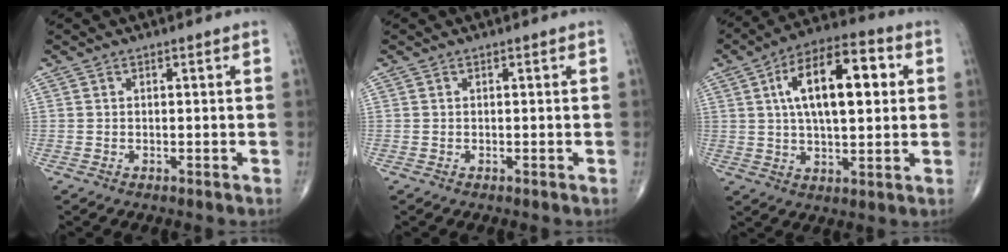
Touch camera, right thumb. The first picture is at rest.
{"total": 0.0}
{"total": 16.9, "force": [3.8, 7.6, 14.7], "torque": [-0.226, 0.015, 0.057]}